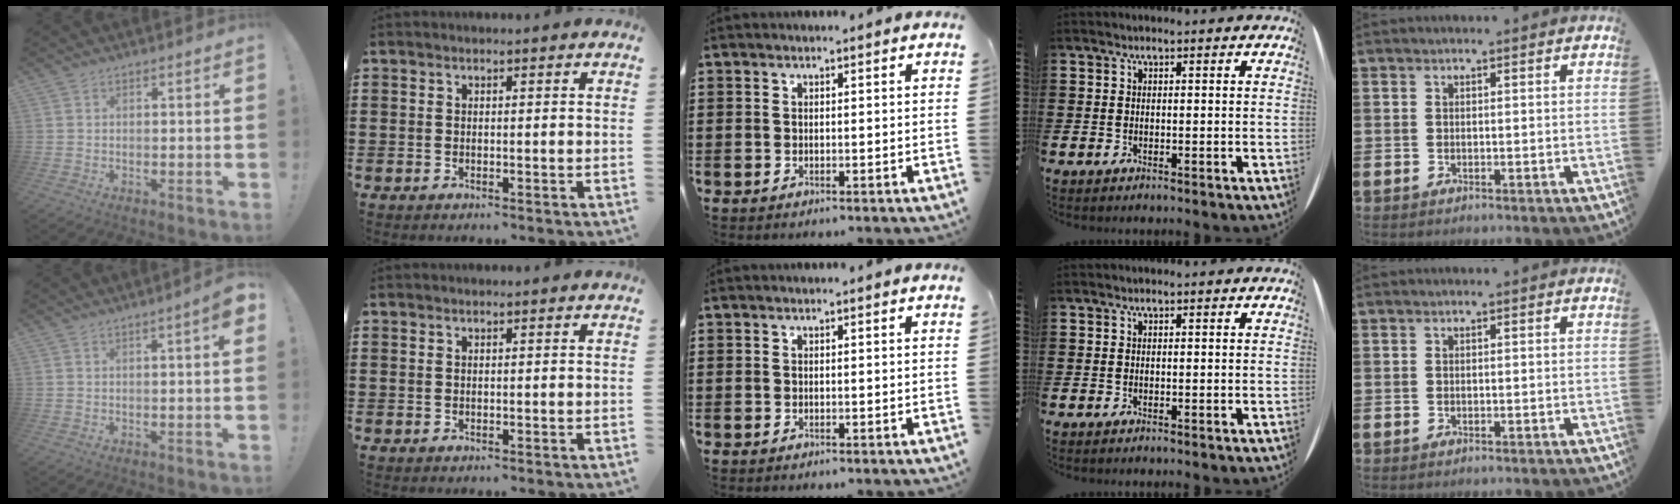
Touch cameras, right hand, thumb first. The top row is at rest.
{"thumb": {"total": 3.8, "force": [0.8, 0.1, 3.7], "torque": [-0.057, -0.002, 0.011]}}